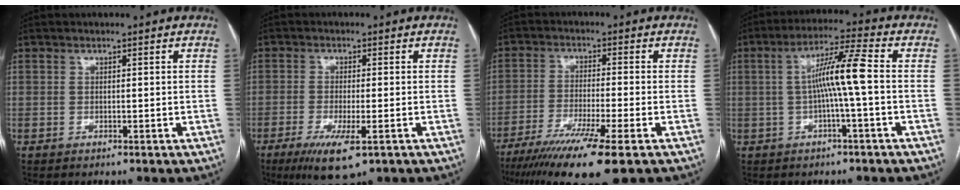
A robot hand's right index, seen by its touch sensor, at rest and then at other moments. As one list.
[{"total": 7.3, "force": [-3.8, 1.4, 6.1], "torque": [-0.107, -0.019, -0.059]}, {"total": 12.9, "force": [-8.6, -0.3, 9.6], "torque": [-0.168, -0.035, -0.140]}, {"total": 7.9, "force": [-0.3, -0.6, 7.9], "torque": [-0.139, 0.019, -0.008]}]